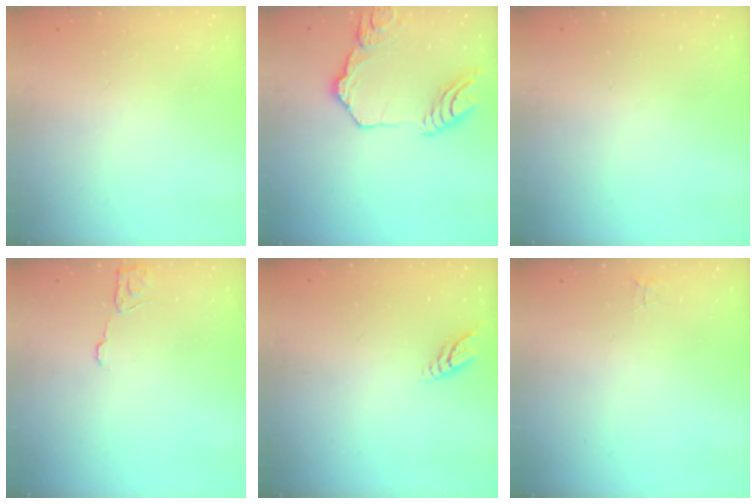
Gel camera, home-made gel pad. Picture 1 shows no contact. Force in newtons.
{"total": 15.7, "press": 15.6, "slide": 2.0}
{"total": 0.0}
{"total": 5.2, "press": 5.2, "slide": 0.4}
{"total": 4.3, "press": 4.3, "slide": 0.3}
{"total": 2.9, "press": 2.9, "slide": 0.2}